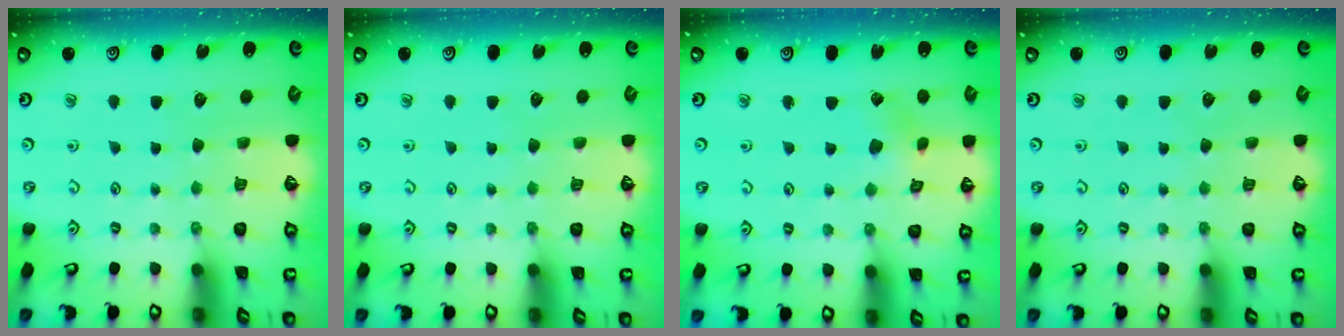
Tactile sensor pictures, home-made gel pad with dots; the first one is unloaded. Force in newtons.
{"total": 0.0}
{"total": 2.9, "press": 2.9, "slide": 0.3}
{"total": 0.0}